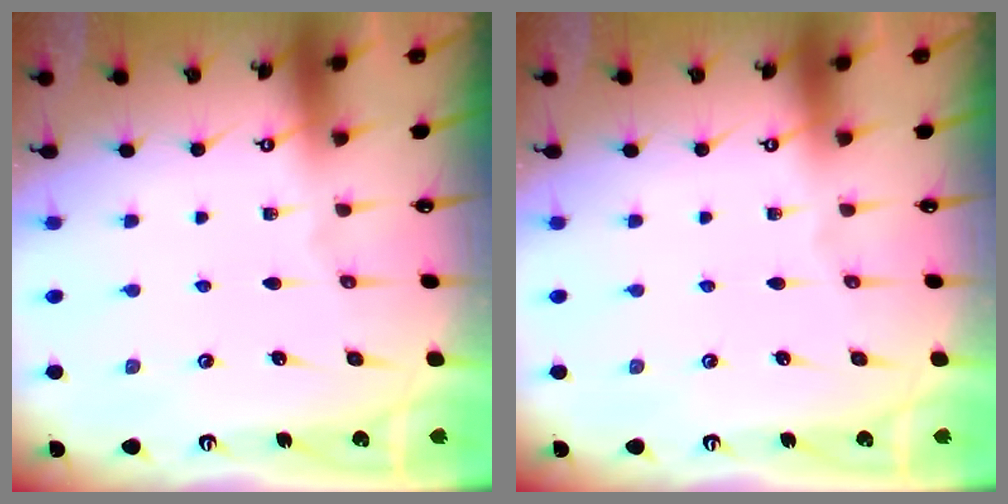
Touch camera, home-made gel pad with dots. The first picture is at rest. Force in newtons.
{"total": 0.0}